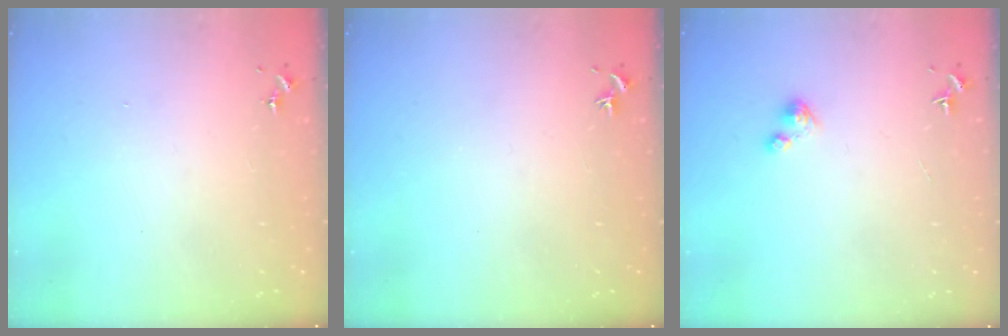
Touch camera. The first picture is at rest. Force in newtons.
{"total": 0.0}
{"total": 3.0, "press": 3.0, "slide": 0.2}